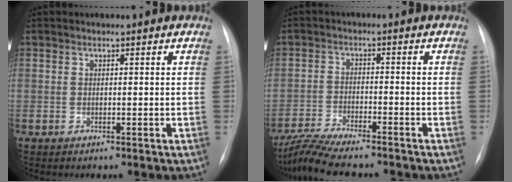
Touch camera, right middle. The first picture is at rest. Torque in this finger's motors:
{"motor_torque": [0.36, -0.38, 0.07, 0.04]}